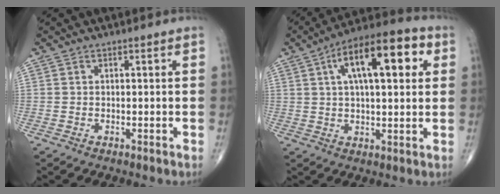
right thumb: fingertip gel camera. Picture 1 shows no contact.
{"total": 17.0, "force": [5.4, 6.9, 14.6], "torque": [-0.205, 0.018, 0.074]}